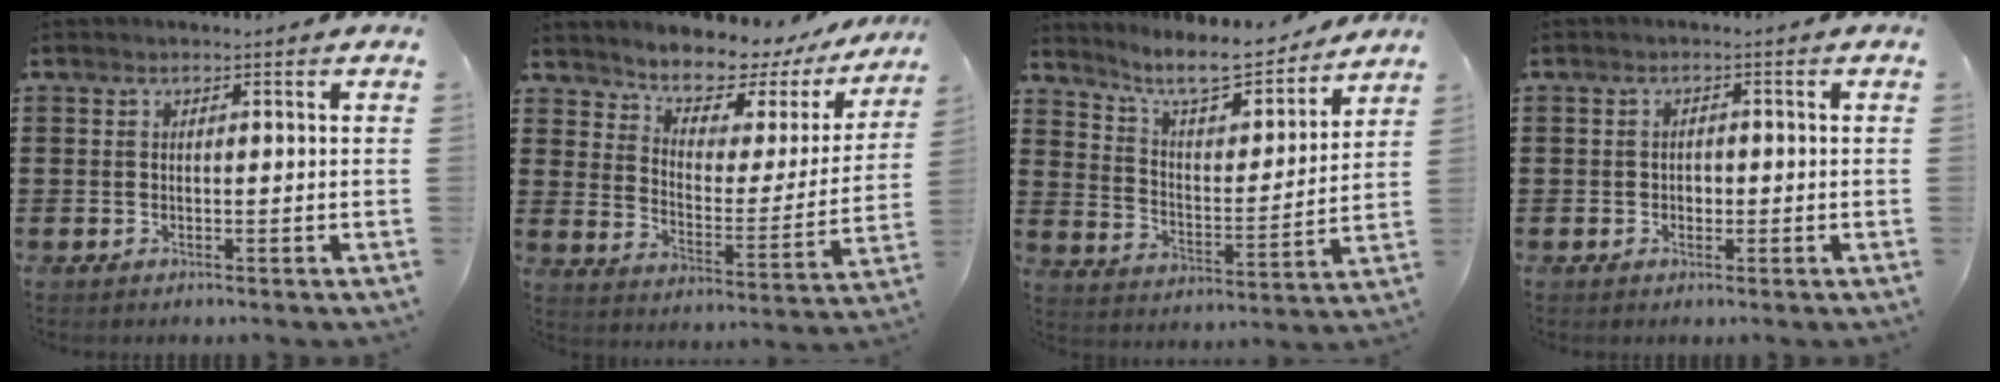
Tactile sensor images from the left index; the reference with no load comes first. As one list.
[{"total": 6.7, "force": [6.4, 1.7, 0.9], "torque": [-0.048, -0.056, 0.109]}, {"total": 9.1, "force": [8.4, 0.8, 3.6], "torque": [-0.085, -0.058, 0.142]}, {"total": 1.2, "force": [-0.2, 0.9, 0.7], "torque": [-0.015, 0.003, -0.006]}]